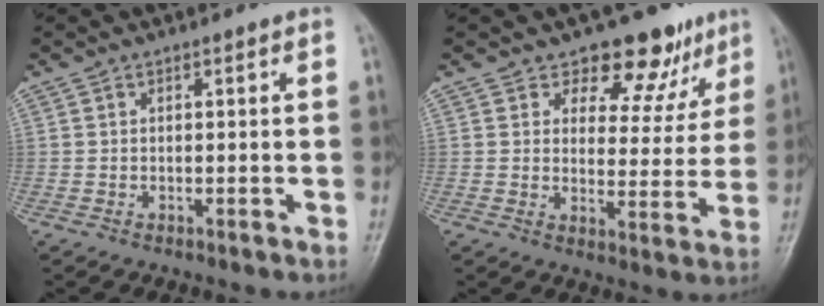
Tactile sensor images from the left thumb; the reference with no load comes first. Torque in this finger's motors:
{"motor_torque": [0.19, 0.19, 0.14, -0.07, 0.01]}